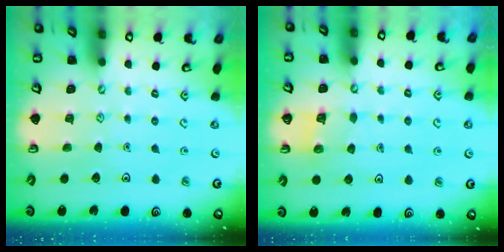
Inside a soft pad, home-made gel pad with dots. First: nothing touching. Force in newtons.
{"total": 3.8, "press": 3.8, "slide": 0.3}